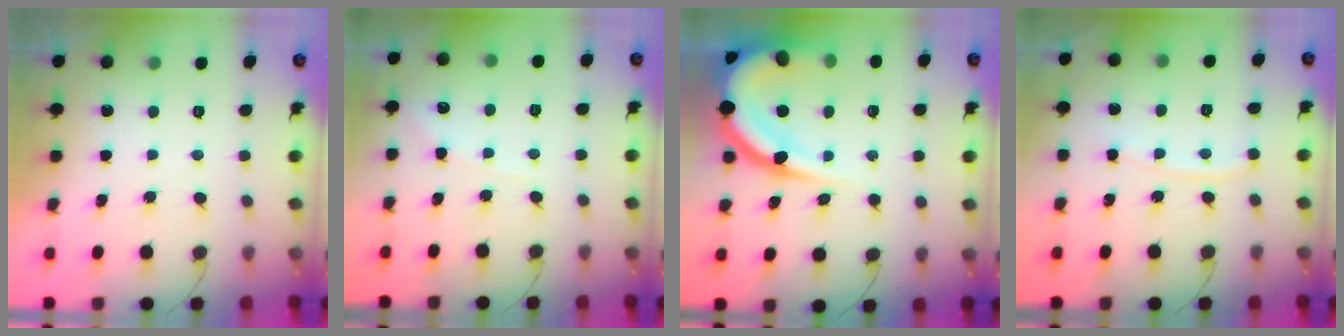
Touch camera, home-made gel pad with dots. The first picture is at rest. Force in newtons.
{"total": 4.1, "press": 4.1, "slide": 0.6}
{"total": 18.4, "press": 18.3, "slide": 2.0}
{"total": 4.4, "press": 4.4, "slide": 0.2}